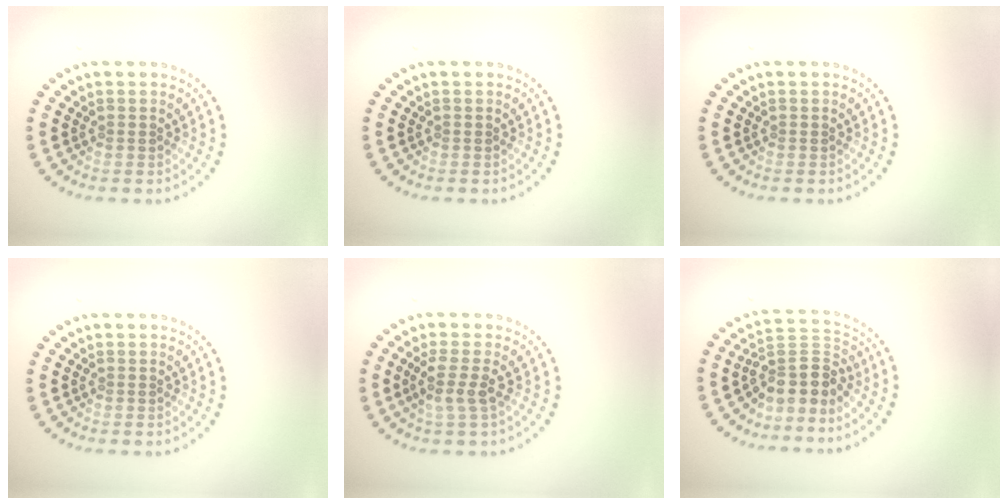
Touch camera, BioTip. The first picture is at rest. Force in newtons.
{"total": 0.0}
{"total": 0.0}
{"total": 0.0}
{"total": 2.4, "press": 1.9, "slide": 1.5}
{"total": 3.8, "press": 2.9, "slide": 2.4}